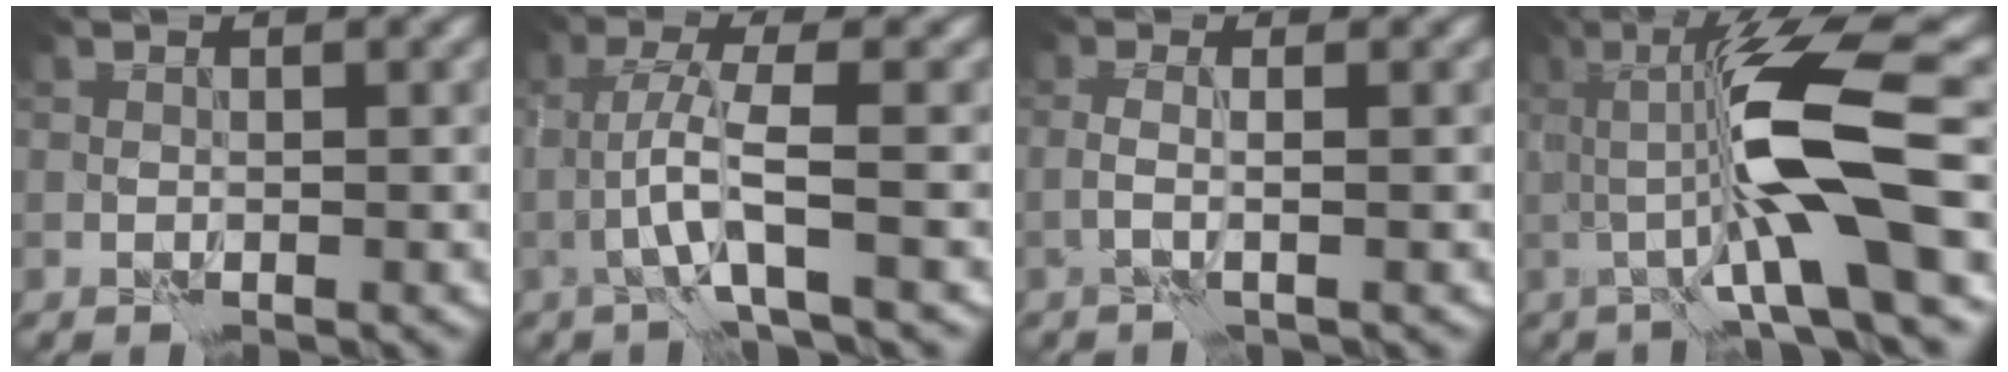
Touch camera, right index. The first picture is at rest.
{"total": 3.6, "force": [-0.9, 0.0, 3.5], "torque": [-0.072, 0.008, -0.020]}
{"total": 1.2, "force": [0.0, 0.0, 1.2], "torque": [-0.025, -0.005, -0.006]}
{"total": 9.7, "force": [-0.2, 1.0, 9.6], "torque": [-0.158, 0.008, 0.001]}